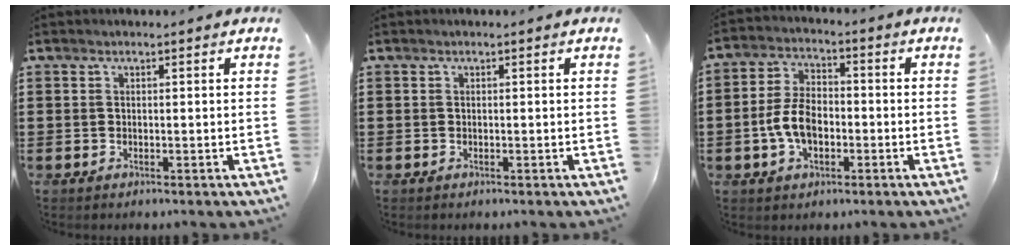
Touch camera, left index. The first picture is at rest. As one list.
[{"total": 0.0}, {"total": 7.1, "force": [-1.7, 4.1, 5.5], "torque": [-0.130, 0.002, -0.037]}]